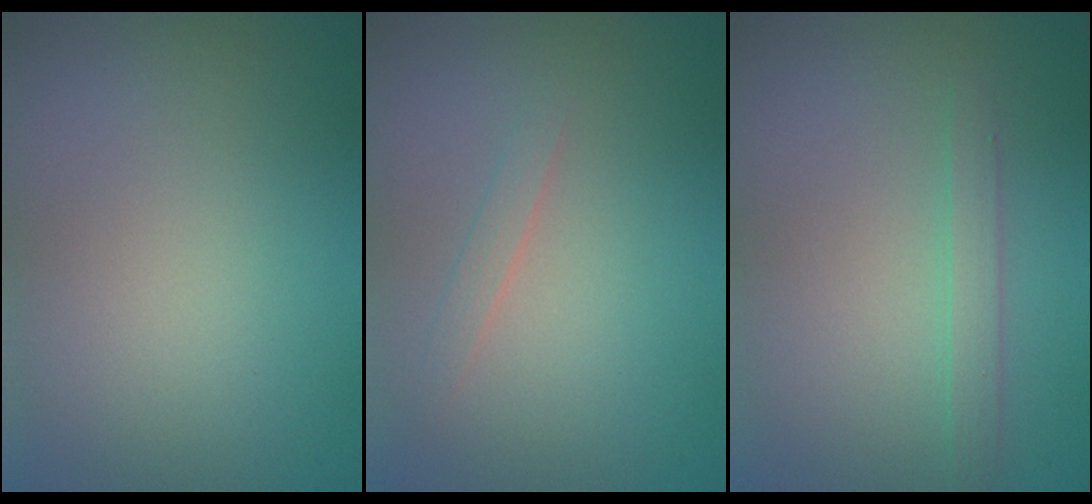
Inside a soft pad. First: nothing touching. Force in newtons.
{"total": 0.8, "press": 0.8, "slide": 0.1}
{"total": 1.4, "press": 1.4, "slide": 0.1}